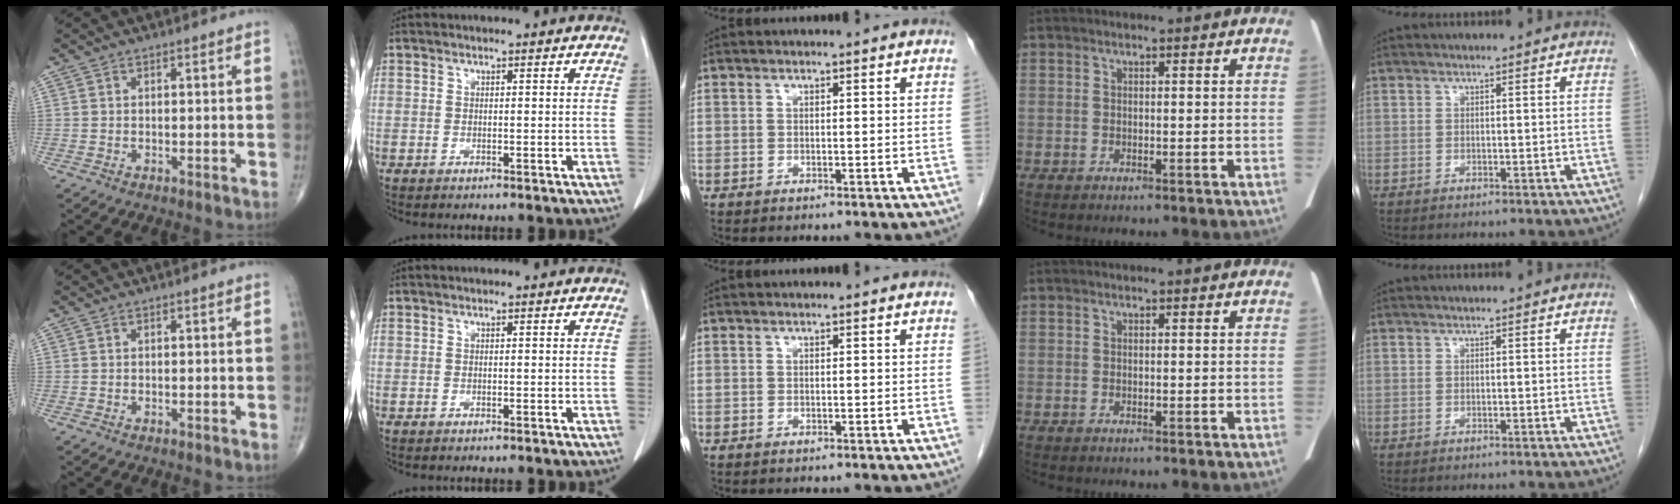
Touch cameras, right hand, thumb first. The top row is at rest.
{}